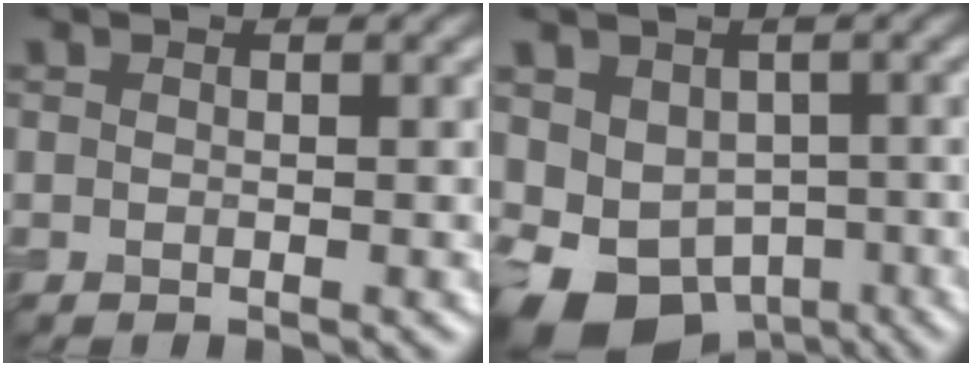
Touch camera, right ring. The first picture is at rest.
{"total": 8.4, "force": [-3.6, 6.1, 4.6], "torque": [-0.075, -0.020, -0.052]}